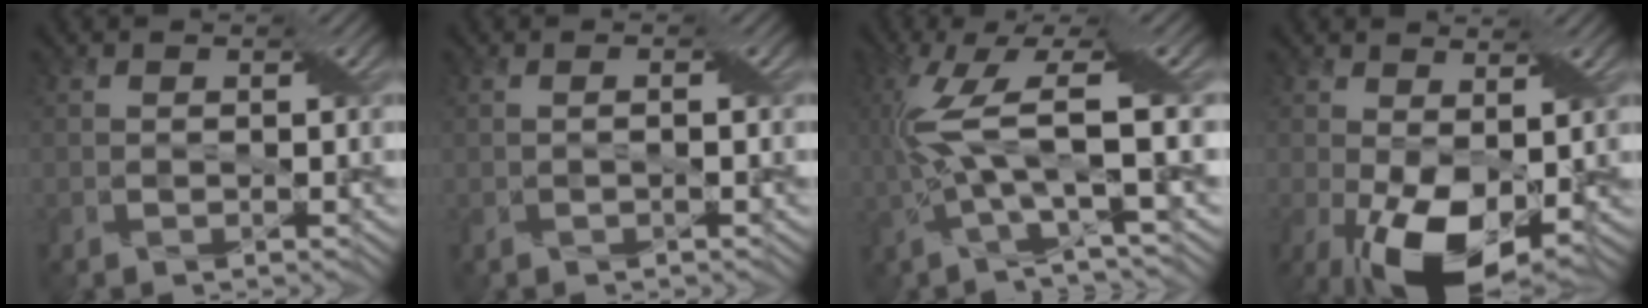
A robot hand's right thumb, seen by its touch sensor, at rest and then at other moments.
{"total": 0.9, "force": [-0.1, 0.0, 0.9], "torque": [-0.018, 0.005, -0.001]}
{"total": 10.7, "force": [-0.4, 2.7, 10.4], "torque": [-0.219, 0.013, -0.010]}
{"total": 10.3, "force": [-2.1, 5.2, 8.7], "torque": [-0.168, -0.013, -0.029]}